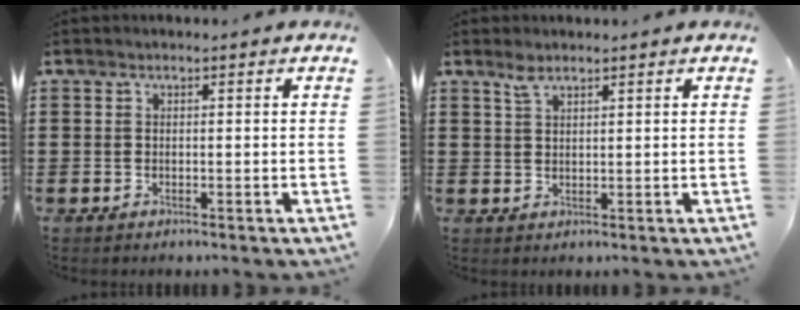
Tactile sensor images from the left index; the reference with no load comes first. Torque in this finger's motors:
{"motor_torque": [2.14, 0.00, -0.14, -0.08]}